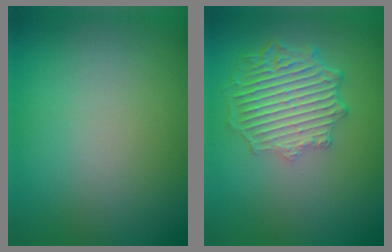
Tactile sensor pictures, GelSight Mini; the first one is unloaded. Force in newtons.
{"total": 6.0, "press": 4.6, "slide": 3.9}